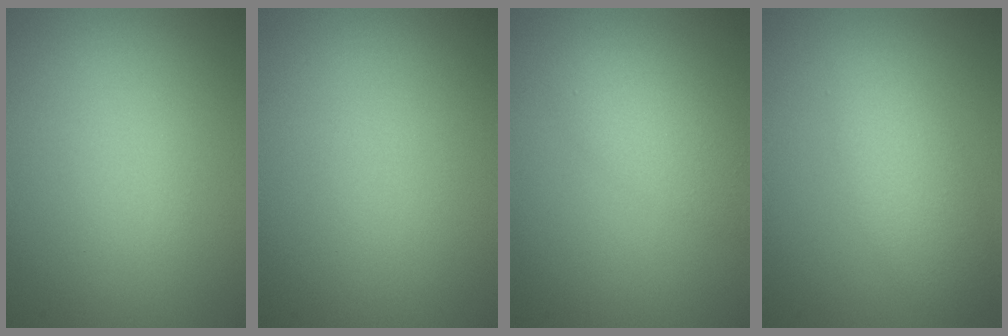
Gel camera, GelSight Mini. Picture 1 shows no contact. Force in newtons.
{"total": 0.0}
{"total": 3.2, "press": 3.2, "slide": 0.1}
{"total": 3.6, "press": 3.6, "slide": 0.0}